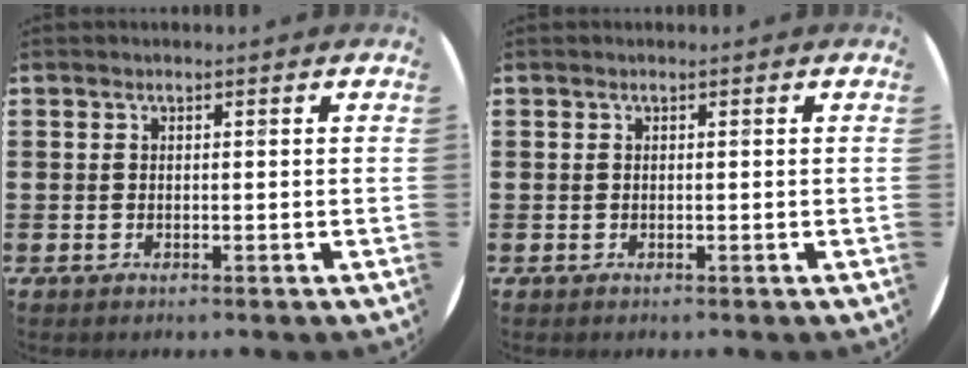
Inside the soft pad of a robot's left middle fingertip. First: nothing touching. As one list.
[{"total": 0.0}]